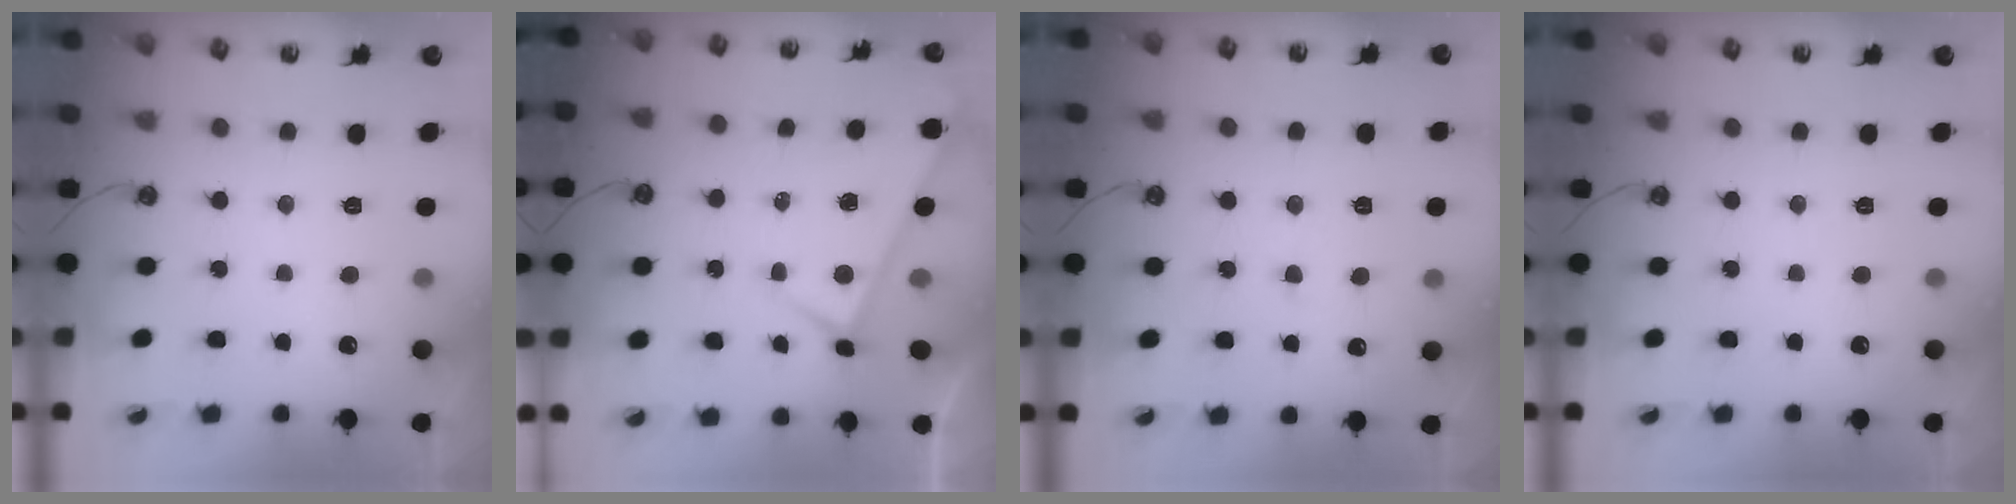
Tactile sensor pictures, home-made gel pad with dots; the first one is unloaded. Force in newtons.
{"total": 0.0}
{"total": 2.3, "press": 2.2, "slide": 0.6}
{"total": 0.0}